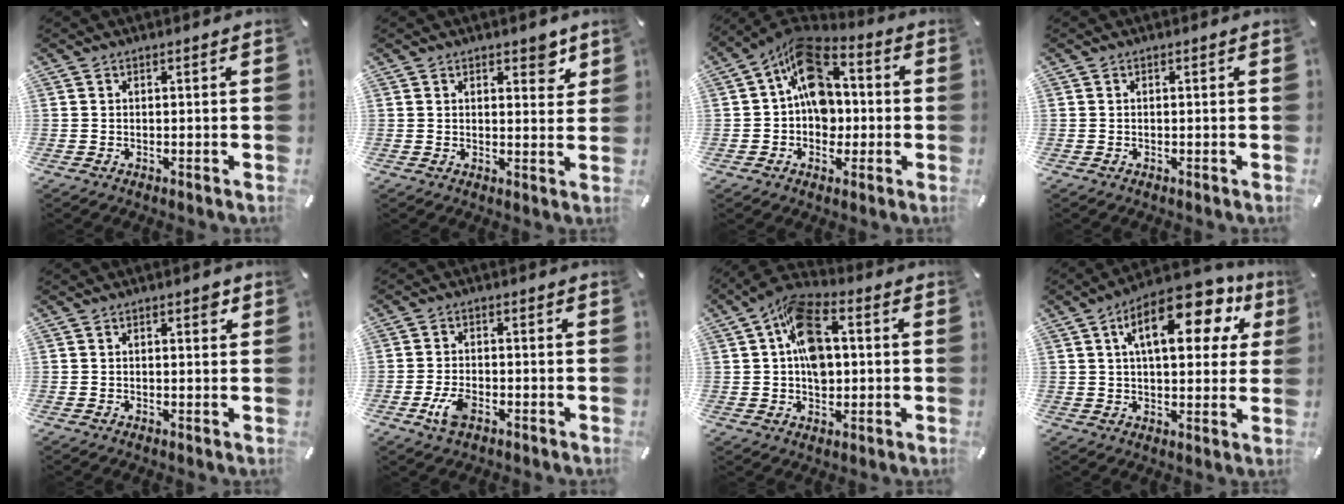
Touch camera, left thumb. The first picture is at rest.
{"total": 4.8, "force": [3.2, 2.5, 2.4], "torque": [-0.017, -0.017, 0.050]}
{"total": 14.0, "force": [2.0, 10.6, 8.8], "torque": [-0.144, -0.008, 0.037]}
{"total": 0.0}
{"total": 1.8, "force": [0.7, 0.8, 1.5], "torque": [-0.015, -0.001, 0.006]}
{"total": 5.0, "force": [-2.1, 2.7, 3.6], "torque": [-0.093, -0.003, -0.044]}
{"total": 13.1, "force": [1.9, 8.6, 9.7], "torque": [-0.161, 0.007, 0.037]}
{"total": 18.2, "force": [7.7, 8.2, 14.3], "torque": [-0.212, -0.026, 0.120]}